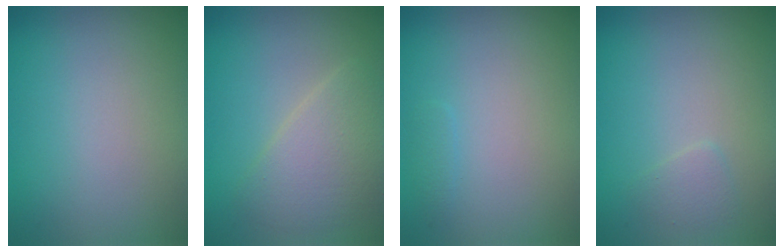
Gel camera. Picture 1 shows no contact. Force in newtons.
{"total": 3.8, "press": 3.8, "slide": 0.2}
{"total": 0.6, "press": 0.6, "slide": 0.0}
{"total": 1.0, "press": 1.0, "slide": 0.1}